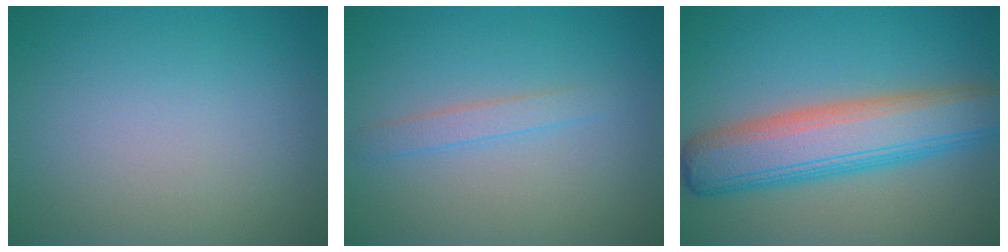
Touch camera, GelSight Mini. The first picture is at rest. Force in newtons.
{"total": 1.6, "press": 1.6, "slide": 0.1}
{"total": 8.2, "press": 8.2, "slide": 0.3}